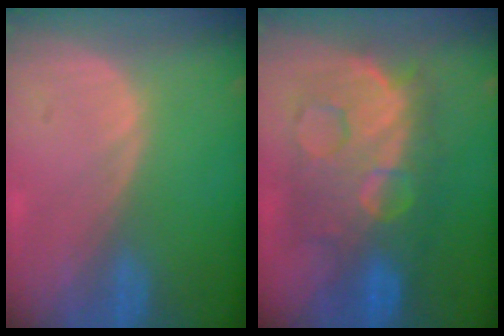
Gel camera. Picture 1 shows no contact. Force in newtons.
{"total": 11.9, "press": 11.8, "slide": 1.3}